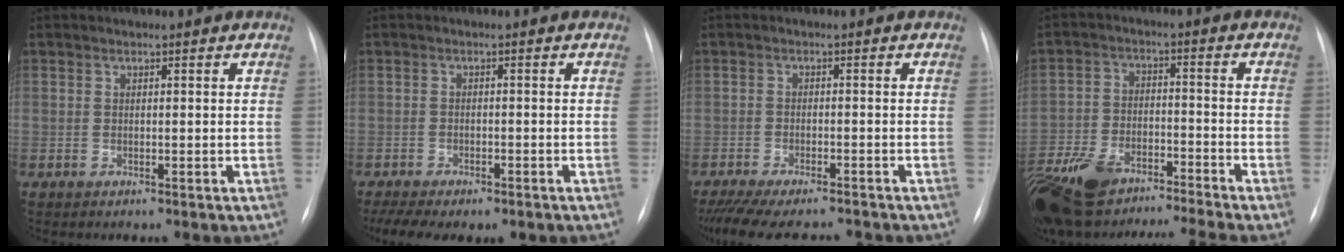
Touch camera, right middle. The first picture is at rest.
{"total": 8.6, "force": [-6.3, 3.3, 4.9], "torque": [-0.080, -0.003, -0.086]}
{"total": 12.4, "force": [-11.1, 2.3, 5.1], "torque": [-0.088, -0.016, -0.156]}
{"total": 15.2, "force": [-12.6, 2.3, 8.2], "torque": [-0.174, 0.004, -0.223]}